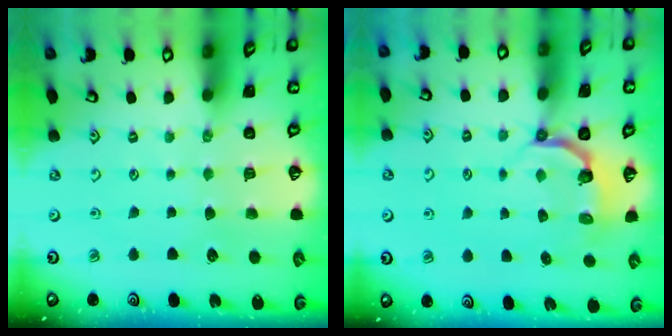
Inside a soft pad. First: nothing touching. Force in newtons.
{"total": 4.1, "press": 2.4, "slide": 3.3}